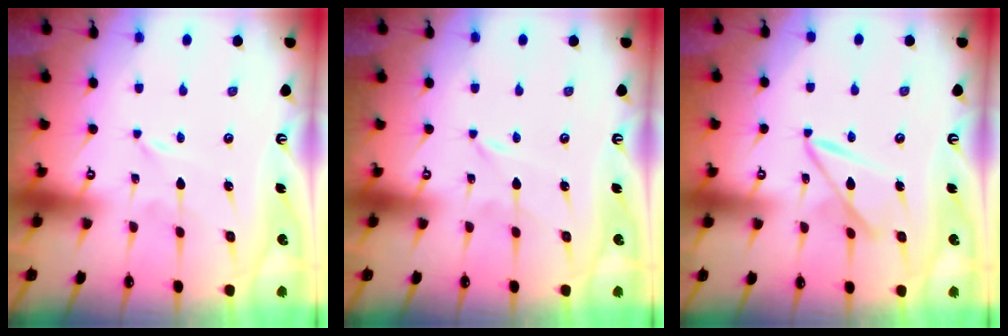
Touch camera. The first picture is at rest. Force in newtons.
{"total": 0.0}
{"total": 9.1, "press": 9.1, "slide": 0.6}